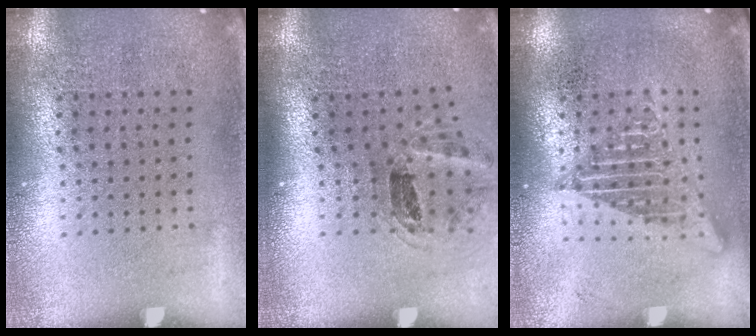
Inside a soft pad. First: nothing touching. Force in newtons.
{"total": 1.2, "press": 1.0, "slide": 0.6}
{"total": 1.7, "press": 1.7, "slide": 0.2}